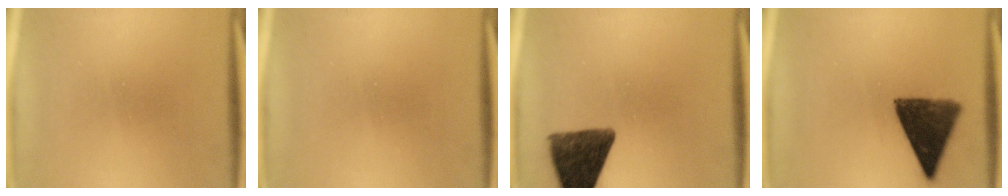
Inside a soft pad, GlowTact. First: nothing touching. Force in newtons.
{"total": 0.0}
{"total": 11.2}
{"total": 11.3}